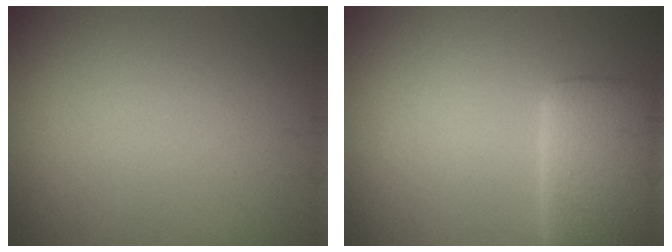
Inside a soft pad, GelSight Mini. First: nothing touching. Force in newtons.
{"total": 5.5, "press": 5.5, "slide": 0.4}